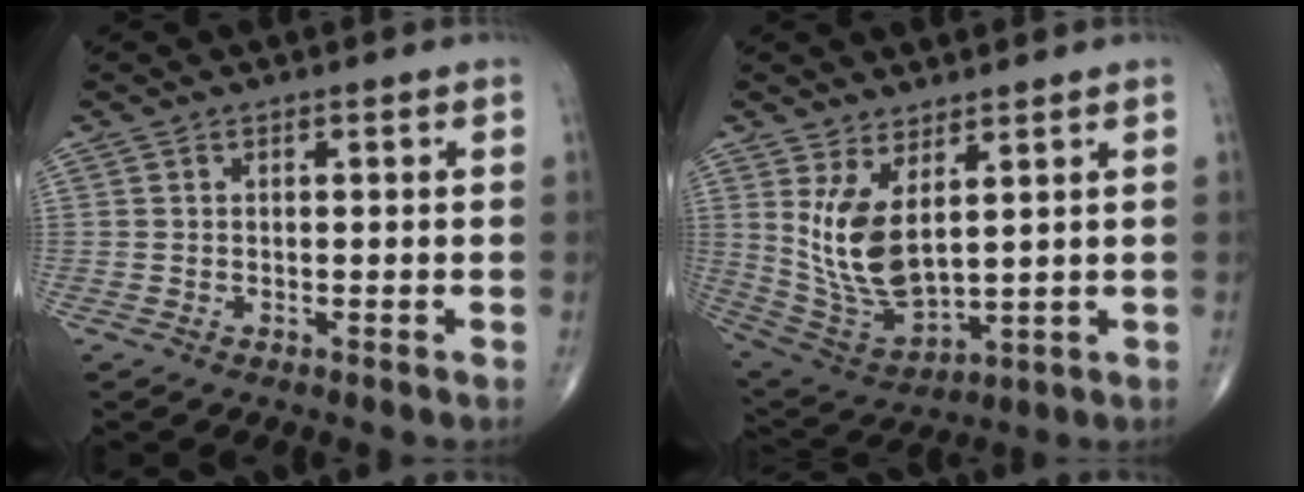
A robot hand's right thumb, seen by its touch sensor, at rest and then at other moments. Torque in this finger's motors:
{"motor_torque": [-0.94, 0.88, 1.14, 0.36, 0.13]}